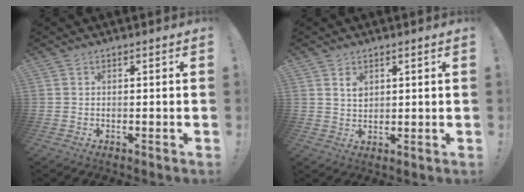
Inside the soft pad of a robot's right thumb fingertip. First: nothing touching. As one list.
[{"total": 3.3, "force": [1.9, 2.0, 1.7], "torque": [-0.019, -0.011, 0.032]}]